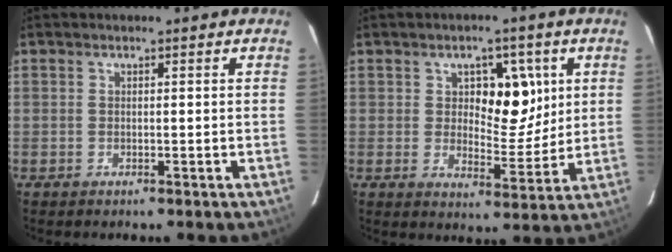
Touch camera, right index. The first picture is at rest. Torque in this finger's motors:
{"motor_torque": [0.22, 0.18, 0.18, 0.06]}